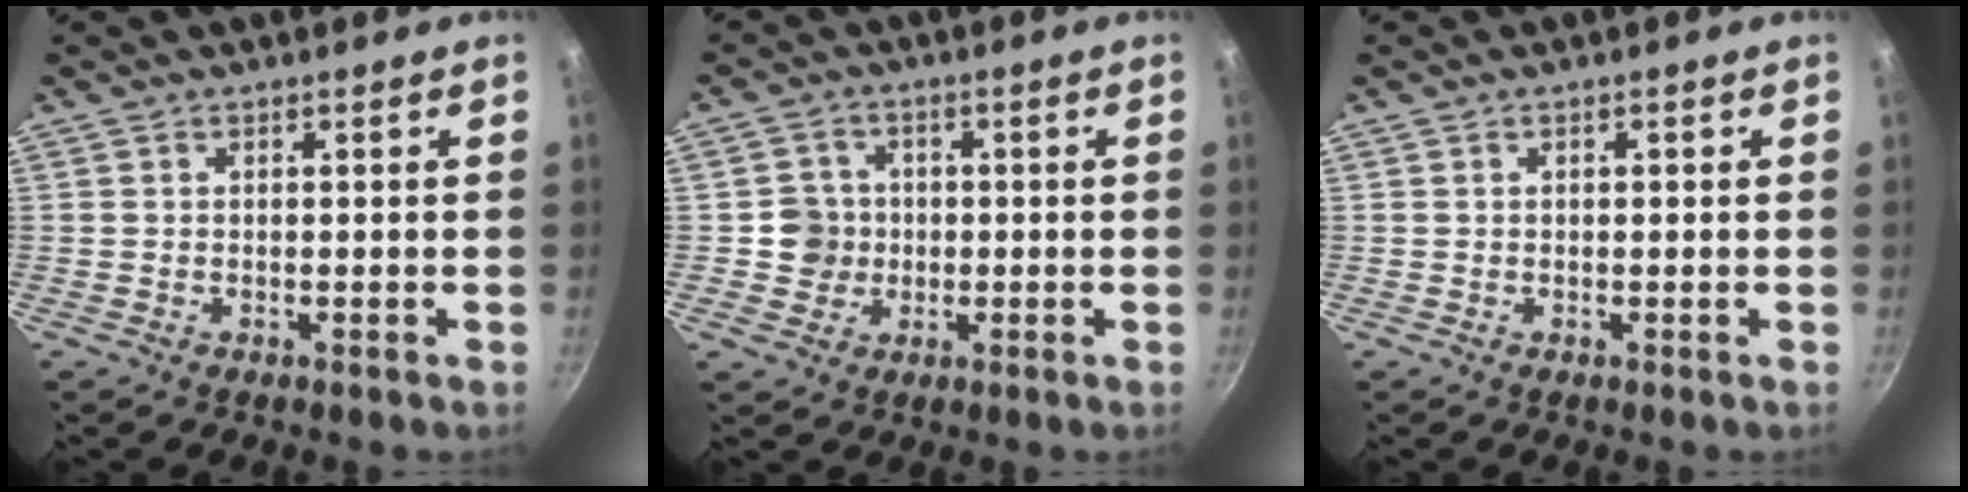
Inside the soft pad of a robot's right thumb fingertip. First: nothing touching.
{"total": 5.2, "force": [-0.3, 5.1, 1.1], "torque": [0.016, 0.011, -0.009]}
{"total": 0.9, "force": [0.3, 0.4, 0.7], "torque": [-0.009, 0.003, 0.004]}